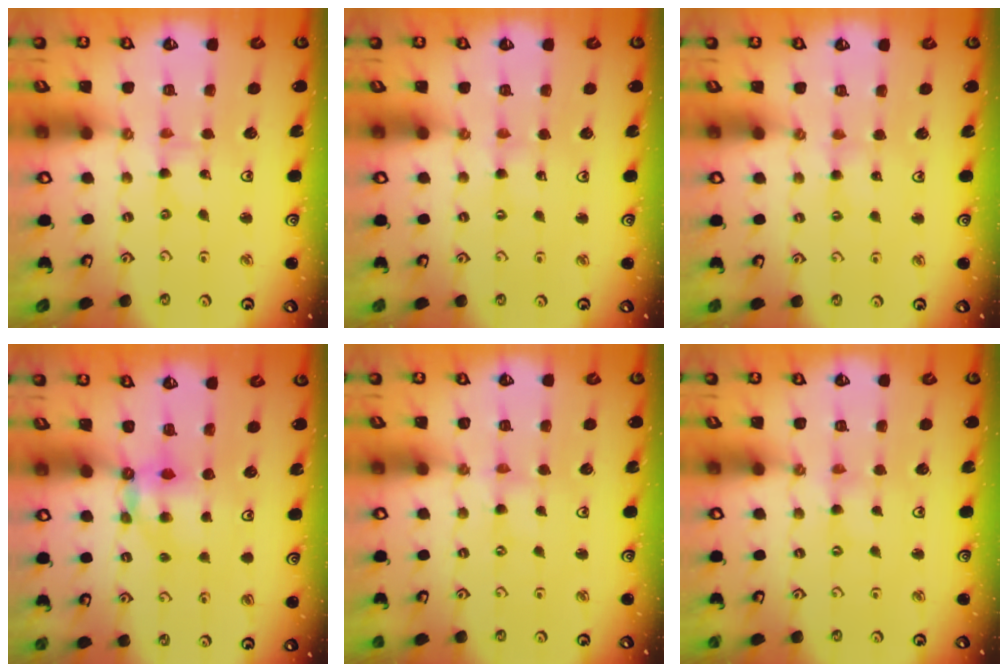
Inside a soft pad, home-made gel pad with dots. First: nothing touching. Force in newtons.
{"total": 0.5, "press": 0.5, "slide": 0.1}
{"total": 1.7, "press": 1.7, "slide": 0.4}
{"total": 8.3, "press": 8.3, "slide": 0.4}
{"total": 0.0}
{"total": 0.0}